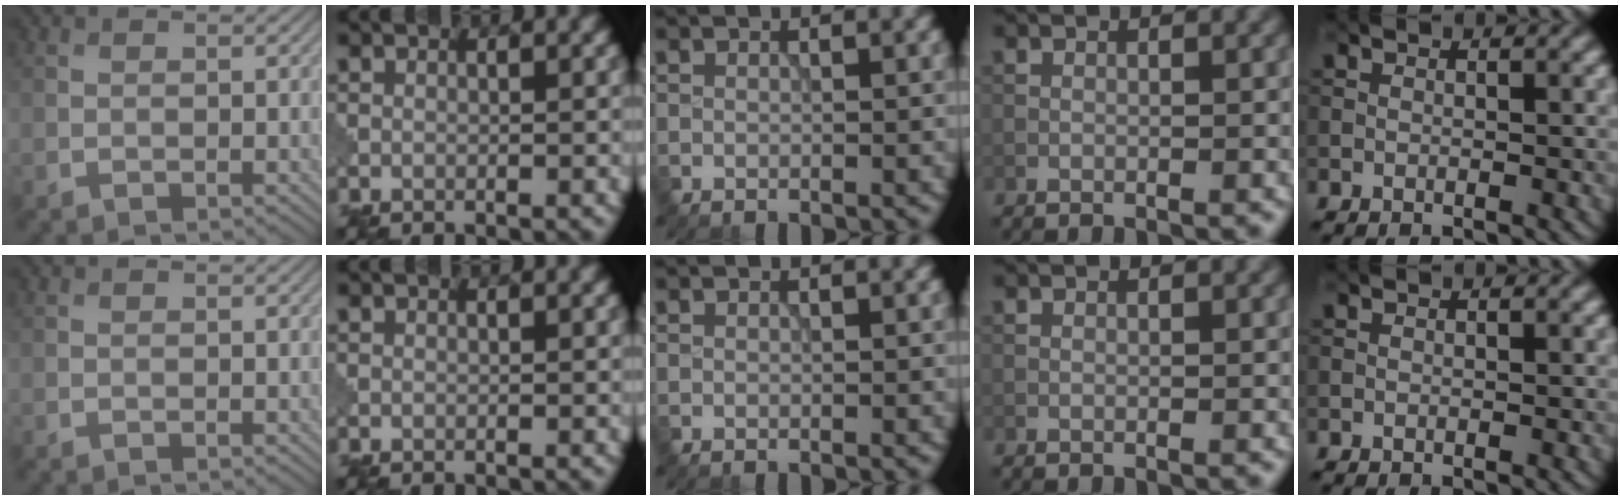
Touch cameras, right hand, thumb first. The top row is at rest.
{}